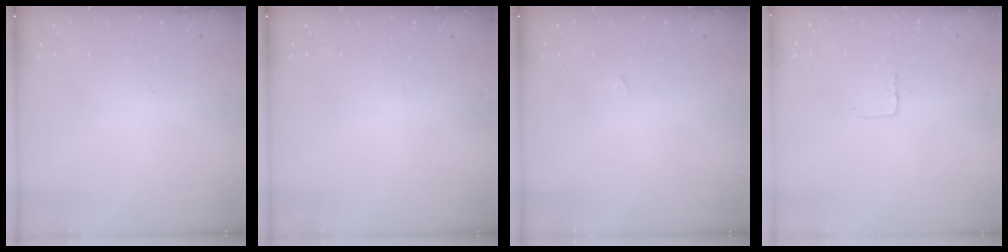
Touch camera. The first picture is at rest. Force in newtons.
{"total": 0.0}
{"total": 0.0}
{"total": 2.7, "press": 2.7, "slide": 0.1}